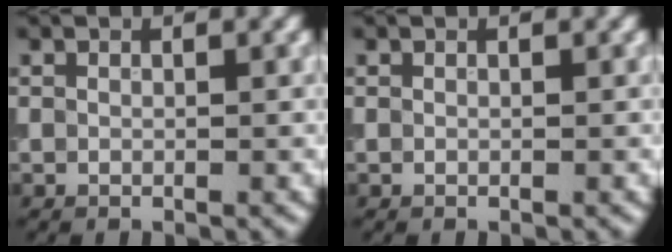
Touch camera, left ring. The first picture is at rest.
{"total": 0.0}